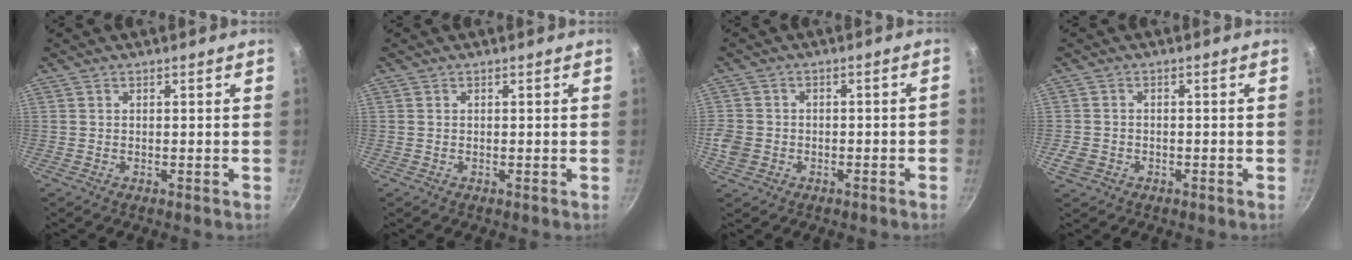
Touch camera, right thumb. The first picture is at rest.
{"total": 0.0}
{"total": 6.1, "force": [-2.3, 4.7, 3.1], "torque": [-0.051, 0.033, -0.033]}
{"total": 3.3, "force": [-1.3, 2.7, 1.5], "torque": [-0.028, 0.012, -0.020]}